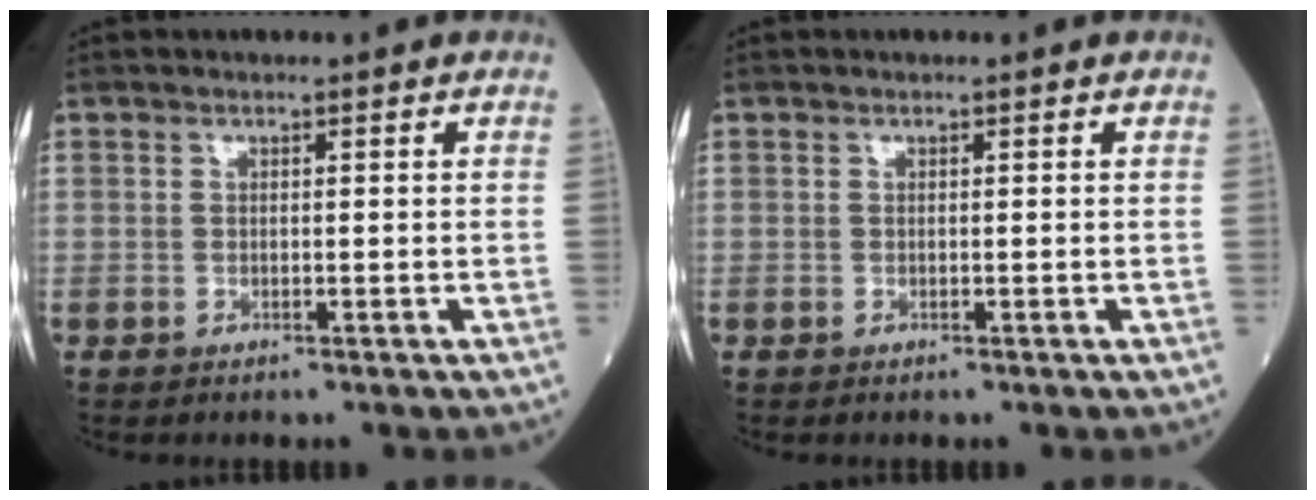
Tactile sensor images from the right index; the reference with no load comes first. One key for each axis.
{"total": 0.0}